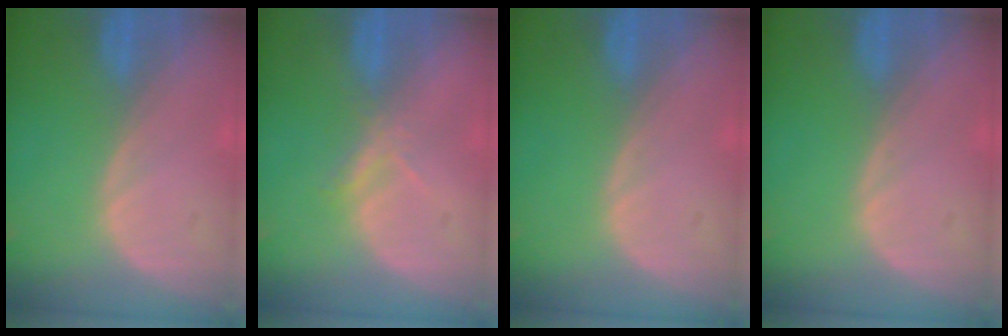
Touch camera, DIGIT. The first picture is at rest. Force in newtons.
{"total": 2.3, "press": 2.1, "slide": 0.9}
{"total": 0.0}
{"total": 0.0}